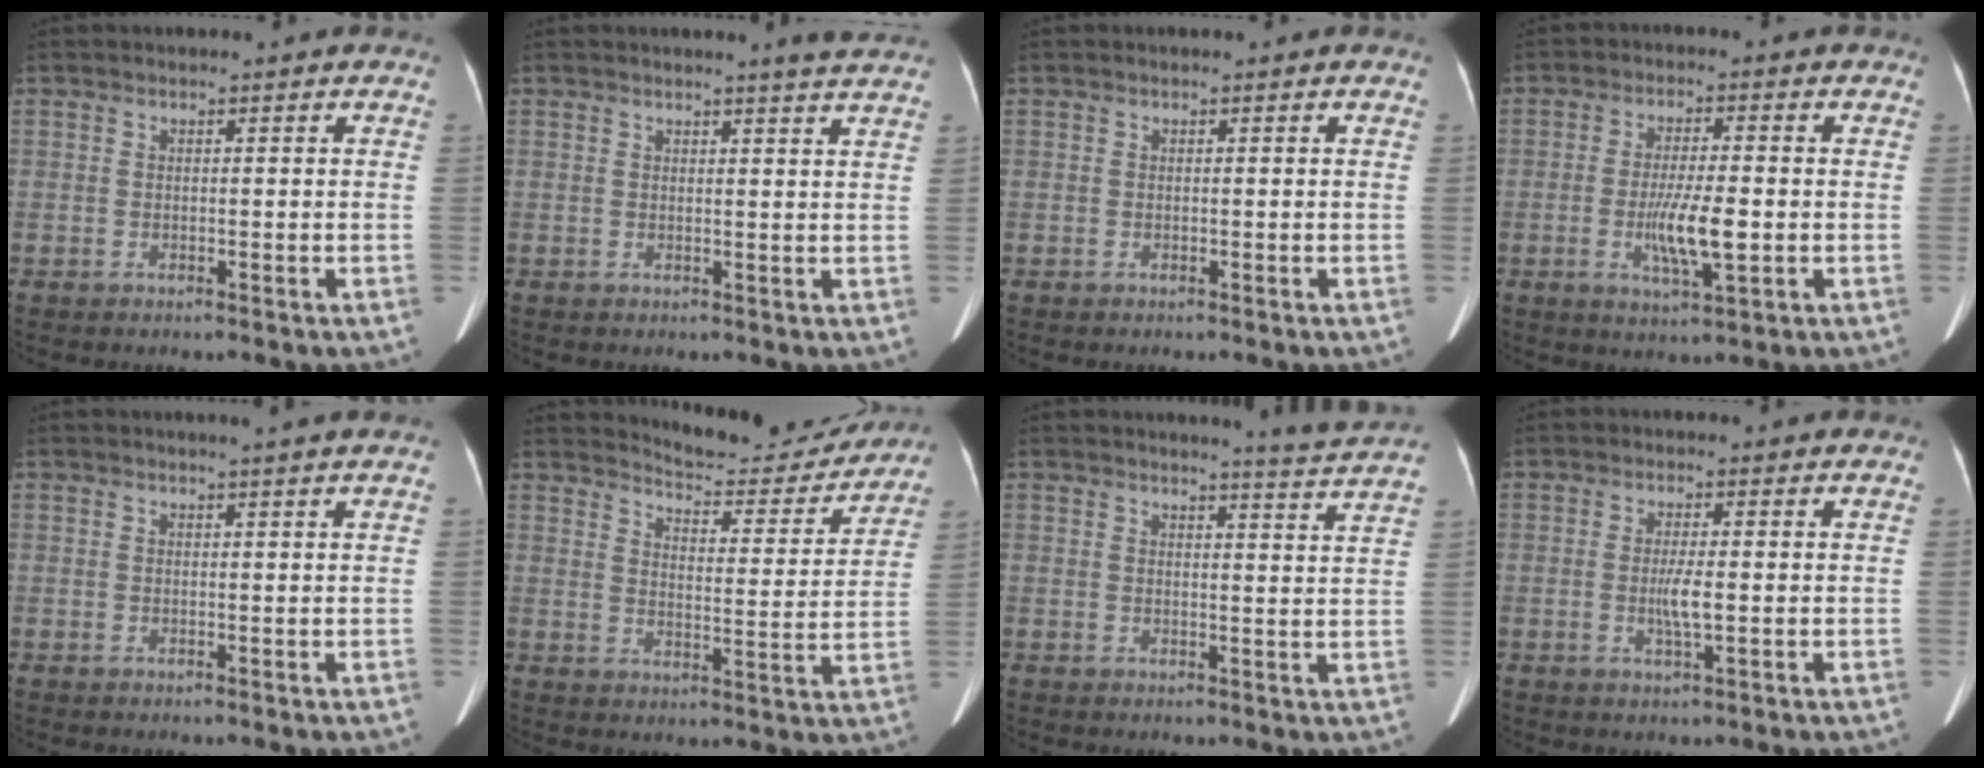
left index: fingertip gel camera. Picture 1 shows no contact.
{"total": 4.1, "force": [3.7, -0.6, 1.8], "torque": [-0.025, -0.022, 0.024]}
{"total": 0.0}
{"total": 6.8, "force": [-1.9, 1.0, 6.4], "torque": [-0.122, -0.031, -0.034]}
{"total": 2.4, "force": [1.9, -0.7, 1.2], "torque": [-0.014, -0.013, 0.018]}
{"total": 13.3, "force": [12.9, 1.9, 2.2], "torque": [-0.023, -0.046, 0.159]}
{"total": 4.8, "force": [4.4, -1.8, 0.5], "torque": [-0.021, -0.050, 0.045]}
{"total": 2.9, "force": [-0.6, 0.3, 2.8], "torque": [-0.054, -0.015, -0.010]}